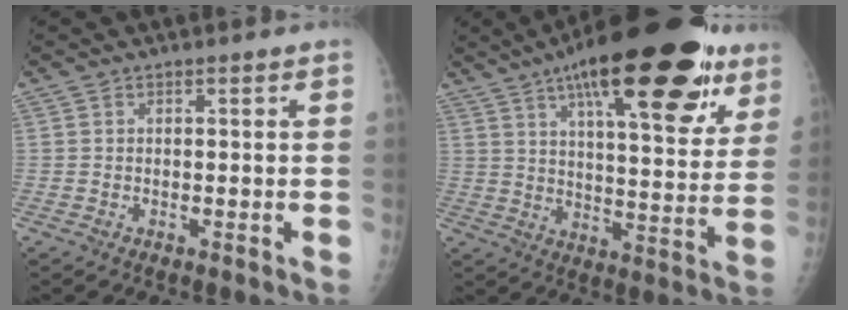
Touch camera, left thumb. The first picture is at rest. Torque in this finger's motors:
{"motor_torque": [1.85, 0.19, 1.80, -0.97, 0.46]}